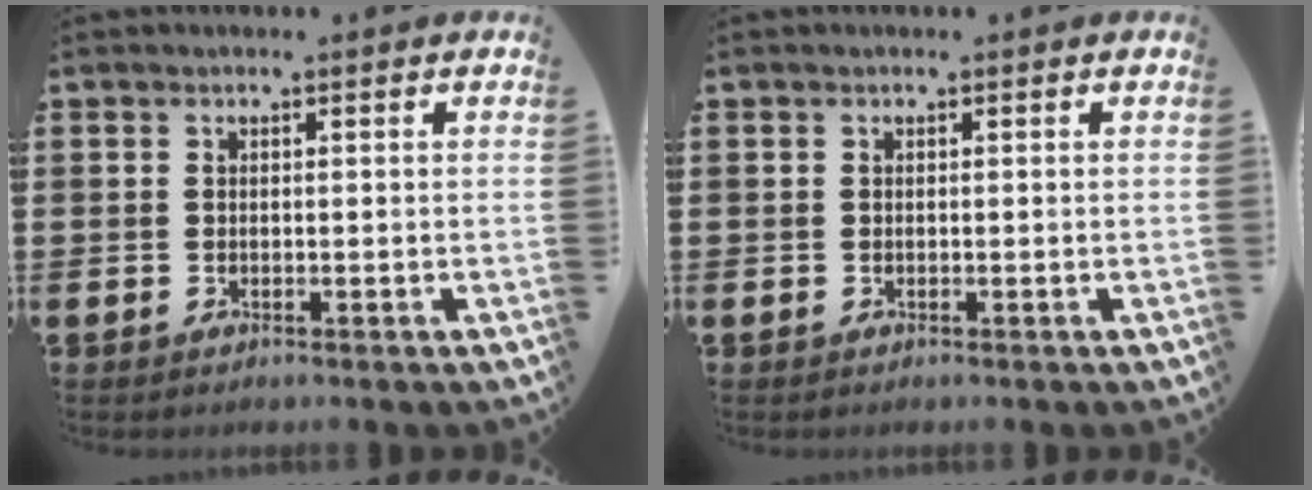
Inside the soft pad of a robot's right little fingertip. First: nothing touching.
{"total": 0.0}